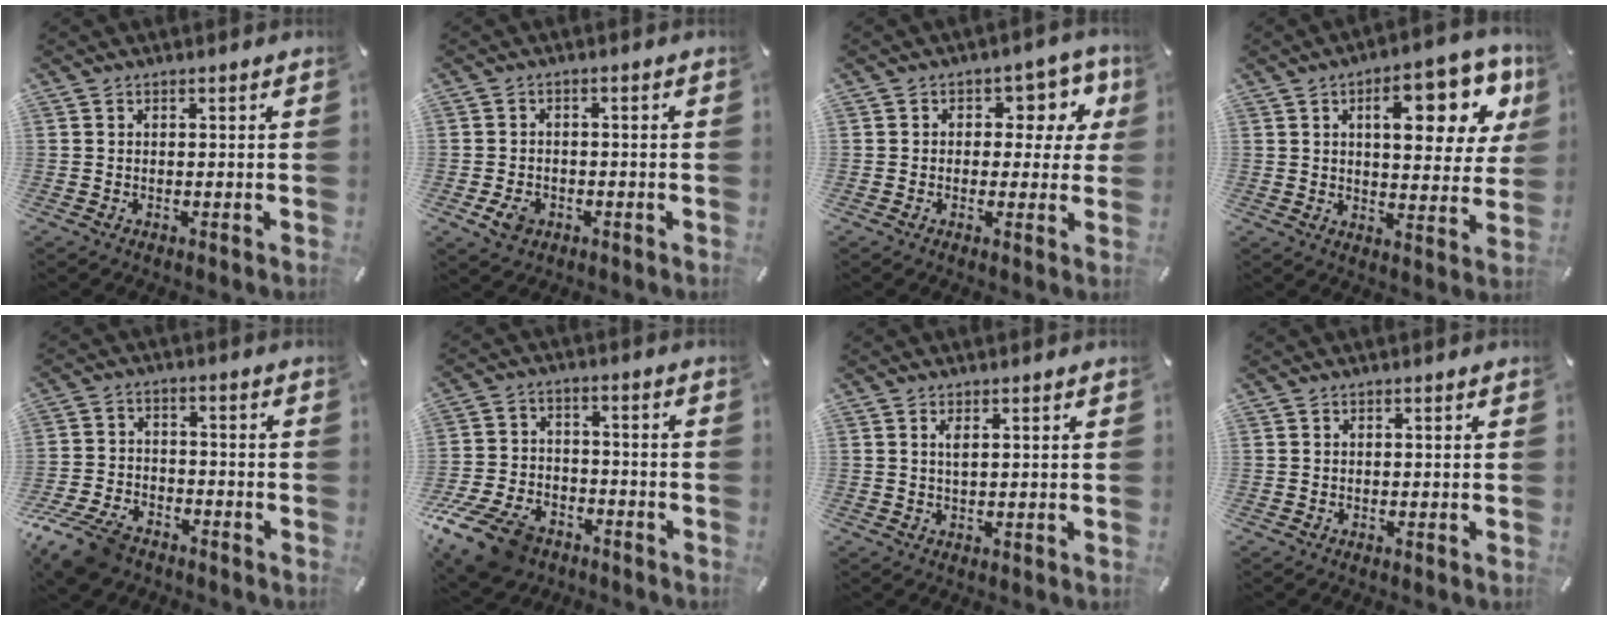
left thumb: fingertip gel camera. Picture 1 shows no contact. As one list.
[{"total": 4.1, "force": [-1.6, 3.2, 2.0], "torque": [-0.038, 0.002, -0.033]}, {"total": 7.7, "force": [2.2, 5.4, 5.1], "torque": [-0.062, -0.008, 0.031]}, {"total": 17.1, "force": [7.0, 7.2, 13.8], "torque": [-0.182, -0.019, 0.105]}, {"total": 10.0, "force": [-7.4, 5.2, 4.3], "torque": [-0.092, 0.035, -0.141]}, {"total": 13.7, "force": [-8.8, 8.0, 6.7], "torque": [-0.126, 0.061, -0.154]}, {"total": 1.9, "force": [0.7, 0.4, 1.7], "torque": [-0.043, -0.001, 0.007]}, {"total": 0.0}]